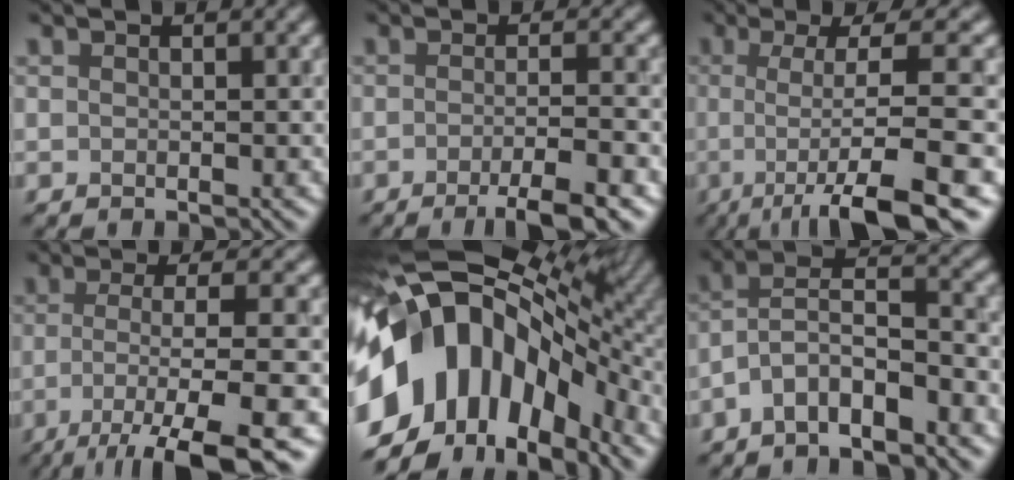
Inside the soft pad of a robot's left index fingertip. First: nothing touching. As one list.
[{"total": 4.6, "force": [-2.5, 0.5, 3.7], "torque": [-0.051, 0.009, -0.034]}, {"total": 9.9, "force": [-2.3, 2.3, 9.3], "torque": [-0.111, 0.018, -0.031]}, {"total": 9.3, "force": [-4.0, 1.9, 8.2], "torque": [-0.113, 0.008, -0.057]}, {"total": 15.6, "force": [-2.5, 10.5, 11.2], "torque": [-0.201, 0.039, -0.044]}, {"total": 5.5, "force": [-3.7, 1.6, 3.8], "torque": [-0.072, 0.024, -0.062]}]